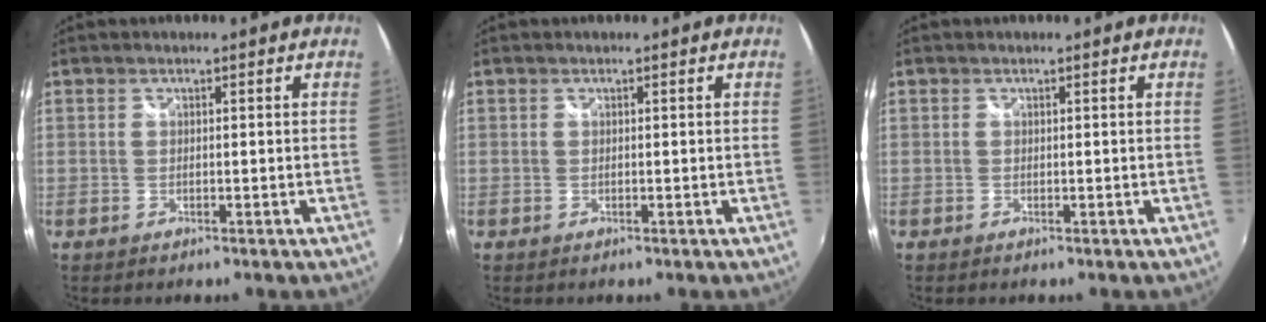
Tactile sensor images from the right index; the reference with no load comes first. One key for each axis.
{"total": 0.0}
{"total": 0.0}